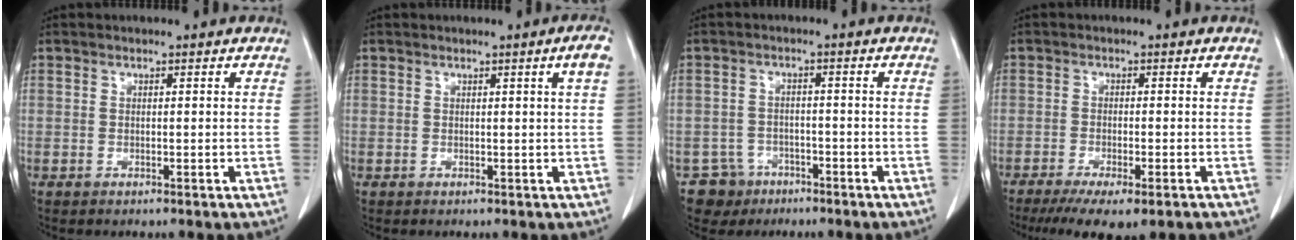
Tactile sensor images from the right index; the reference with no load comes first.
{"total": 2.0, "force": [0.6, -0.6, 1.8], "torque": [-0.026, -0.001, 0.012]}
{"total": 4.6, "force": [-2.9, 3.6, -0.4], "torque": [0.009, 0.010, -0.043]}
{"total": 10.1, "force": [-7.5, 2.0, 6.4], "torque": [-0.085, -0.017, -0.109]}